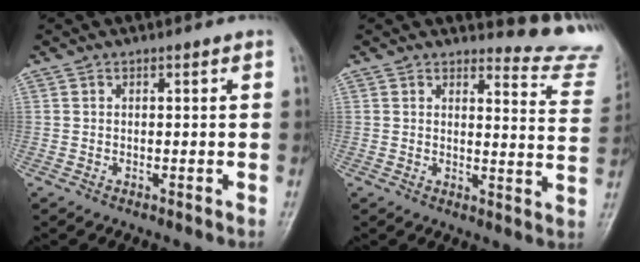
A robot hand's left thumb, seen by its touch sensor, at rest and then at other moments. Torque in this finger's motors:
{"motor_torque": [0.07, -0.13, -0.13, -0.45, 0.00]}